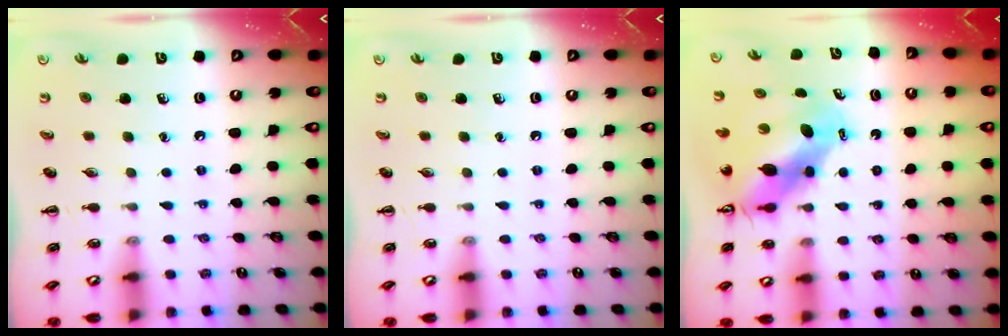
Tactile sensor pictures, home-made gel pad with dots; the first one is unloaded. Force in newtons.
{"total": 0.0}
{"total": 8.4, "press": 8.0, "slide": 2.5}